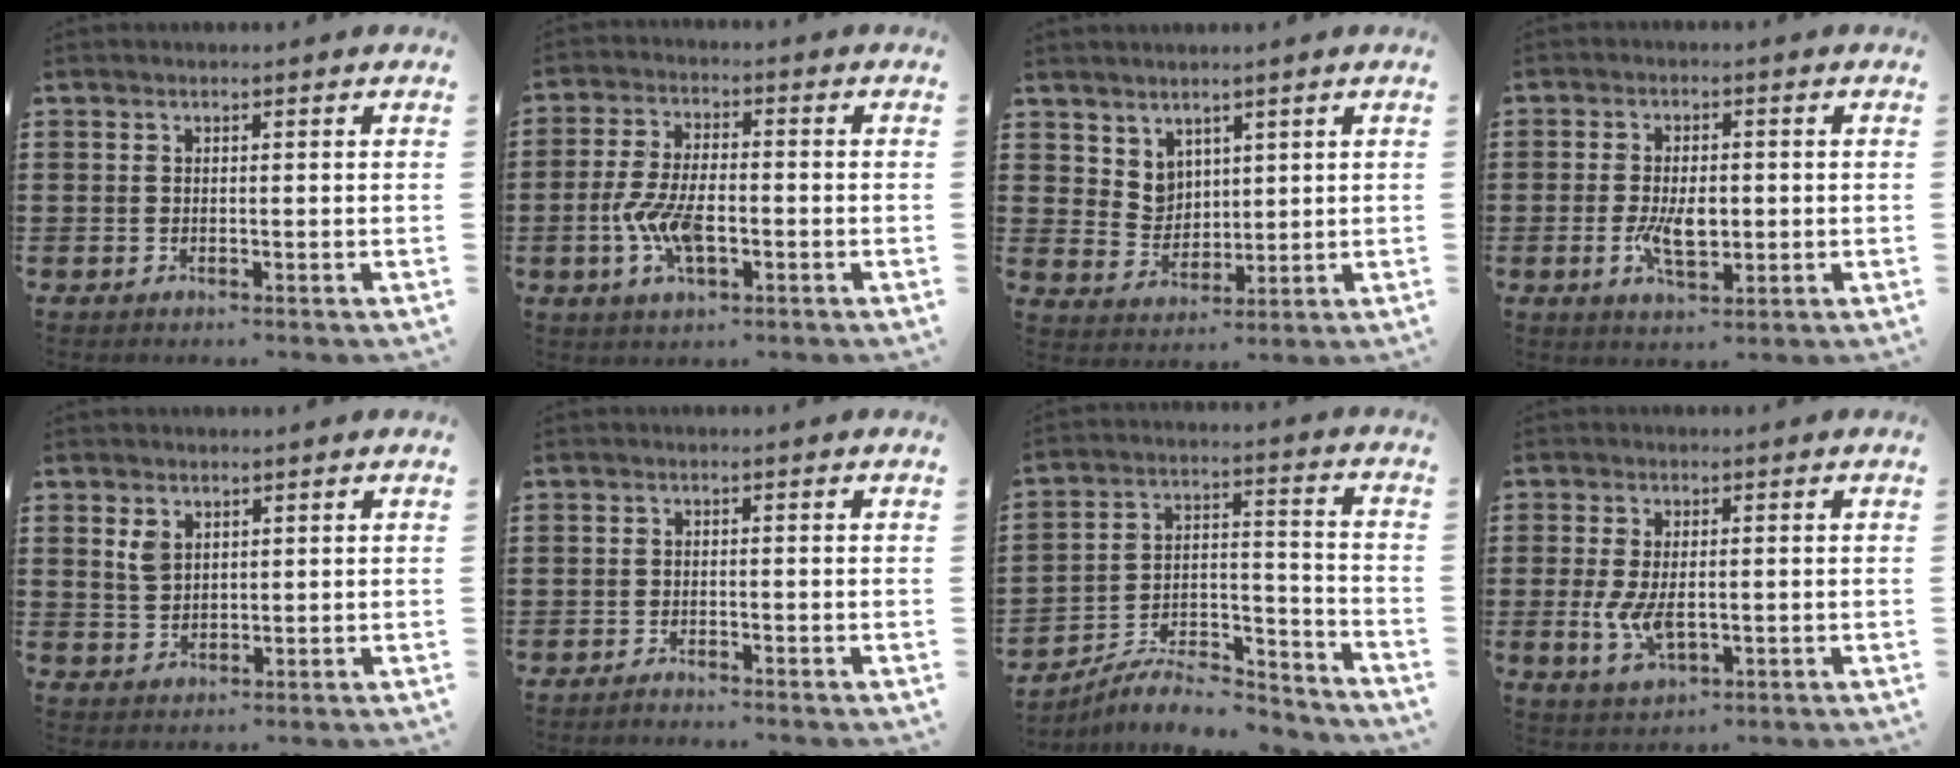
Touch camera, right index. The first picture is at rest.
{"total": 7.9, "force": [-2.3, 3.6, 6.7], "torque": [-0.155, -0.004, -0.046]}
{"total": 4.4, "force": [3.3, 2.8, 0.4], "torque": [-0.024, -0.003, 0.064]}
{"total": 5.7, "force": [-0.8, 2.6, 5.0], "torque": [-0.094, -0.006, -0.016]}
{"total": 2.7, "force": [1.6, 1.6, 1.5], "torque": [-0.035, 0.004, 0.030]}
{"total": 1.2, "force": [-1.2, -0.1, -0.1], "torque": [-0.002, 0.002, -0.024]}
{"total": 8.2, "force": [-7.5, 1.9, 2.9], "torque": [-0.037, 0.022, -0.141]}
{"total": 5.6, "force": [-0.5, 2.7, 4.9], "torque": [-0.118, -0.008, -0.013]}